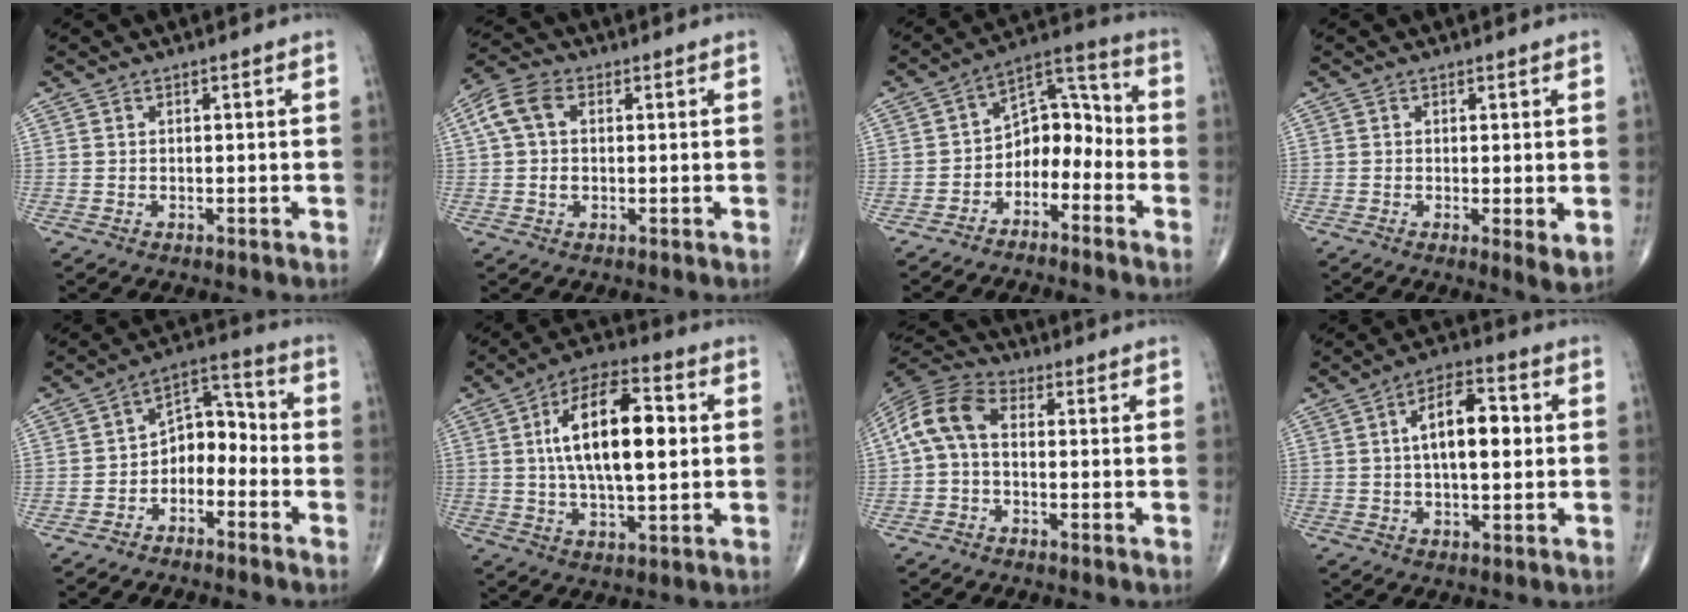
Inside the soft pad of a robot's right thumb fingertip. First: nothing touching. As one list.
[{"total": 7.3, "force": [1.5, 4.8, 5.2], "torque": [-0.111, 0.020, 0.025]}, {"total": 9.9, "force": [-4.3, 6.7, 5.9], "torque": [-0.054, 0.078, -0.086]}, {"total": 3.2, "force": [-0.3, 0.8, 3.1], "torque": [-0.055, -0.014, -0.009]}, {"total": 8.6, "force": [-3.5, 5.7, 5.4], "torque": [-0.058, 0.063, -0.070]}, {"total": 17.3, "force": [2.6, 7.4, 15.4], "torque": [-0.255, 0.013, 0.039]}, {"total": 9.2, "force": [0.0, 5.7, 7.3], "torque": [-0.146, 0.028, -0.013]}, {"total": 11.3, "force": [1.5, 5.2, 10.0], "torque": [-0.150, 0.015, 0.019]}]